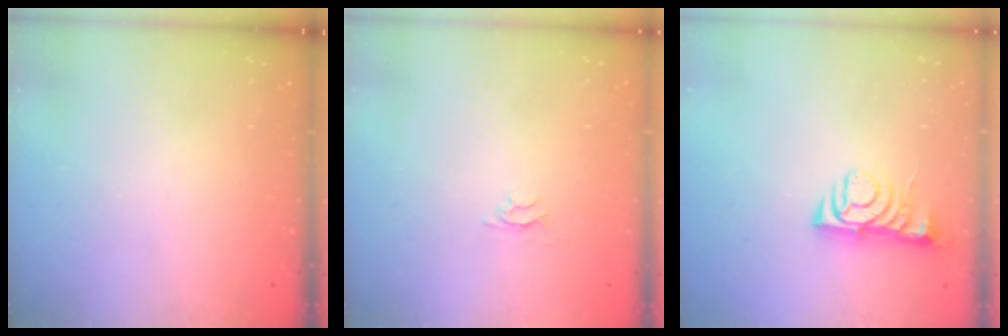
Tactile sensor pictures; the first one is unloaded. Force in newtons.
{"total": 2.4, "press": 2.4, "slide": 0.3}
{"total": 5.5, "press": 5.4, "slide": 0.7}